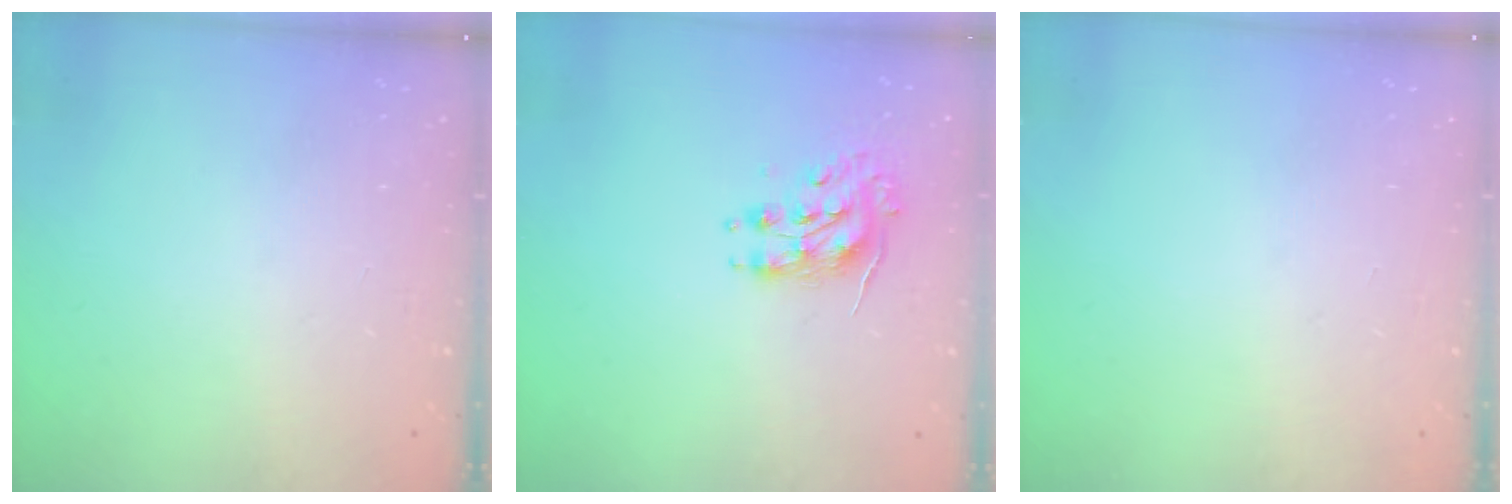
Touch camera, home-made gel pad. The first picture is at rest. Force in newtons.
{"total": 8.6, "press": 8.6, "slide": 0.3}
{"total": 0.0}